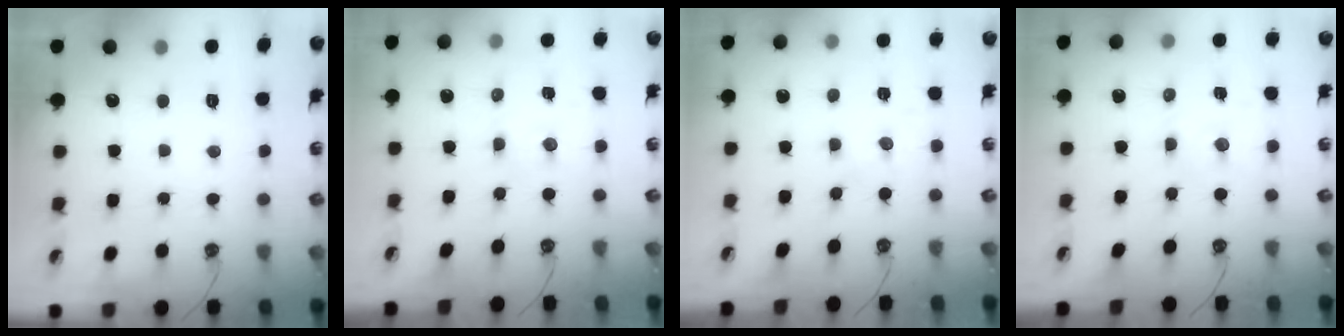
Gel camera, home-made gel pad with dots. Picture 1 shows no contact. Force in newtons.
{"total": 1.6, "press": 1.6, "slide": 0.1}
{"total": 0.0}
{"total": 2.1, "press": 2.1, "slide": 0.5}